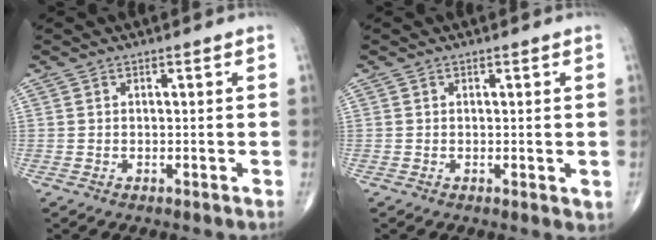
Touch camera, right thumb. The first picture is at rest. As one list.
[{"total": 1.5, "force": [0.0, 0.7, 1.3], "torque": [-0.016, -0.006, -0.001]}]